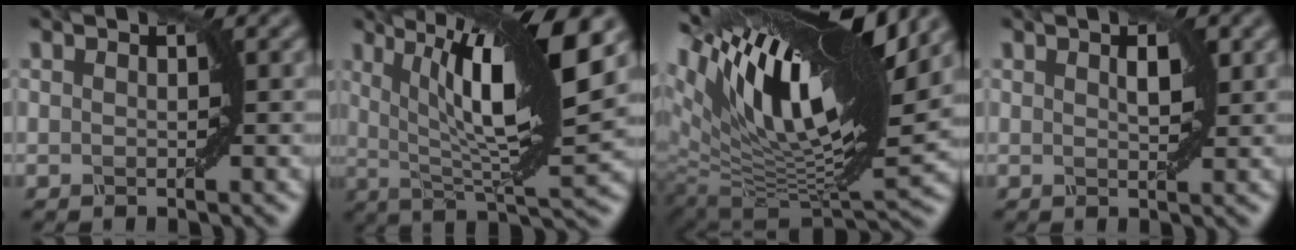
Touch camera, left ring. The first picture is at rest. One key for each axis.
{"total": 12.4, "fx": 4.3, "fy": 2.9, "fz": 11.3, "tx": -0.173, "ty": 0.010, "tz": 0.074}
{"total": 15.1, "fx": 7.9, "fy": 5.5, "fz": 11.6, "tx": -0.214, "ty": 0.029, "tz": 0.139}
{"total": 1.5, "fx": 0.6, "fy": 0.4, "fz": 1.2, "tx": -0.018, "ty": 0.000, "tz": 0.013}